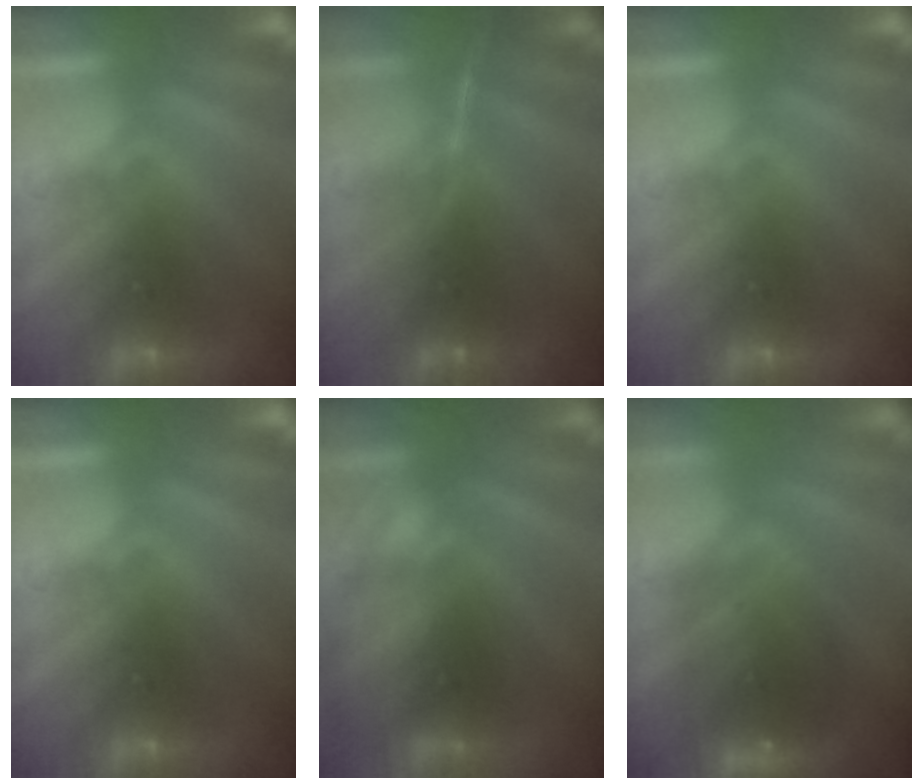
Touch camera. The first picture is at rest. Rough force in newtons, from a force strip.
{"total": 1.5}
{"total": 0.0}
{"total": 0.0}
{"total": 2.3}
{"total": 8.1}